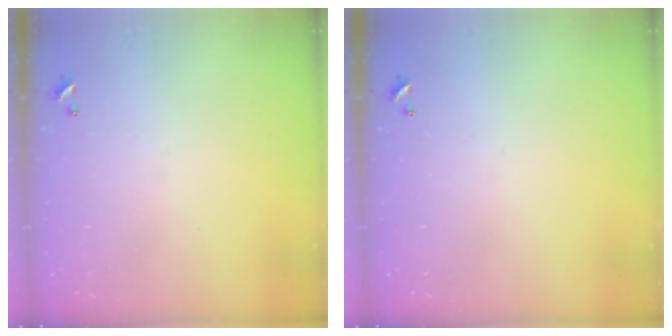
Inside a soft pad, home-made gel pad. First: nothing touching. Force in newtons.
{"total": 0.0}